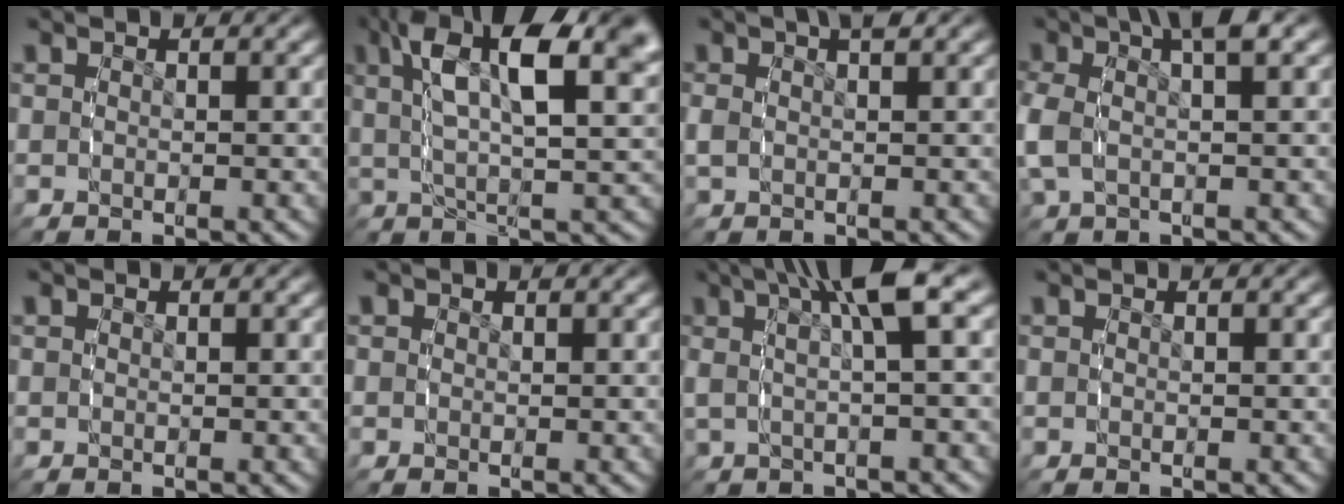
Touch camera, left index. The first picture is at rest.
{"total": 11.2, "force": [4.5, 4.1, 9.4], "torque": [-0.151, 0.014, 0.064]}
{"total": 1.9, "force": [0.6, 0.7, 1.7], "torque": [-0.037, 0.002, 0.012]}
{"total": 4.4, "force": [1.0, 1.9, 3.8], "torque": [-0.090, 0.002, 0.018]}
{"total": 0.5, "force": [0.3, 0.4, 0.2], "torque": [-0.006, -0.003, 0.008]}
{"total": 0.8, "force": [0.4, 0.7, 0.2], "torque": [-0.008, -0.004, 0.008]}
{"total": 6.9, "force": [3.3, 1.6, 5.8], "torque": [-0.089, 0.037, 0.039]}
{"total": 0.0}